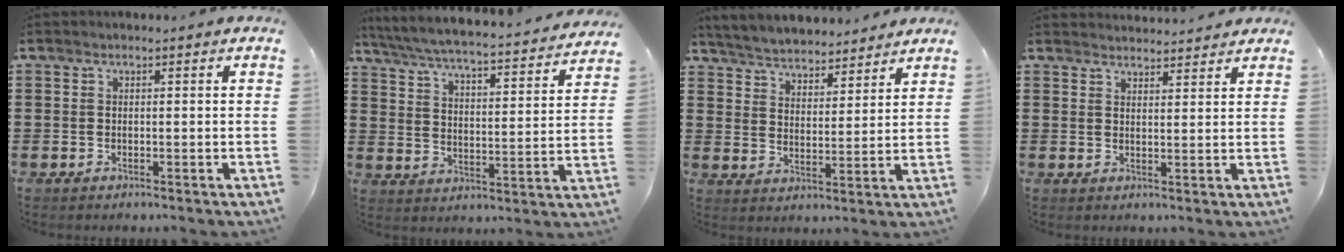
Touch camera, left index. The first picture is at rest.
{"total": 4.5, "force": [4.3, -0.2, 1.4], "torque": [-0.050, -0.037, 0.064]}
{"total": 4.8, "force": [4.7, 0.2, 0.1], "torque": [-0.025, -0.028, 0.083]}
{"total": 2.5, "force": [2.5, 0.0, -0.2], "torque": [-0.004, -0.006, 0.048]}